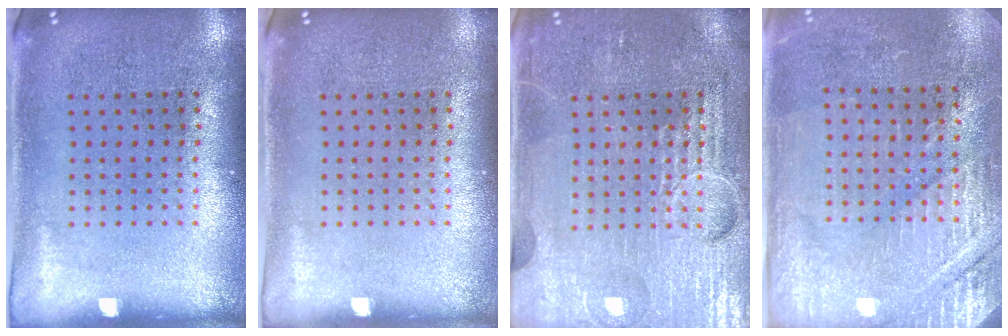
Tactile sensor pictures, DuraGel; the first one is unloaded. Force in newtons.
{"total": 0.0}
{"total": 4.1, "press": 4.0, "slide": 0.5}
{"total": 2.8, "press": 2.8, "slide": 0.4}